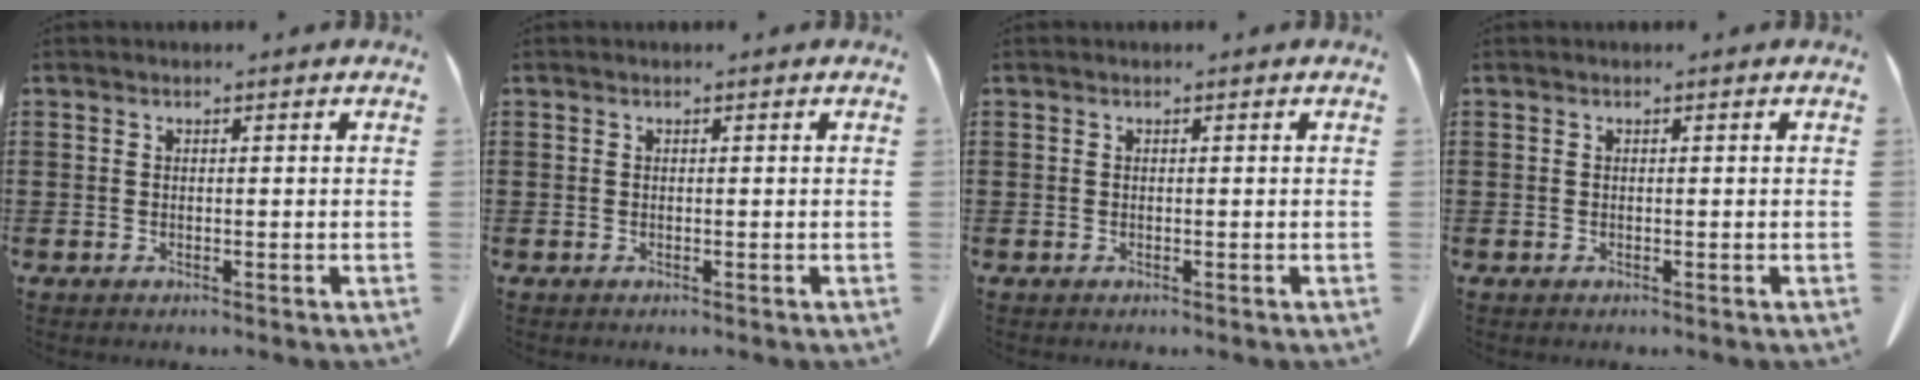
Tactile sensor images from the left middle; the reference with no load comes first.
{"total": 0.0}
{"total": 0.0}
{"total": 0.0}